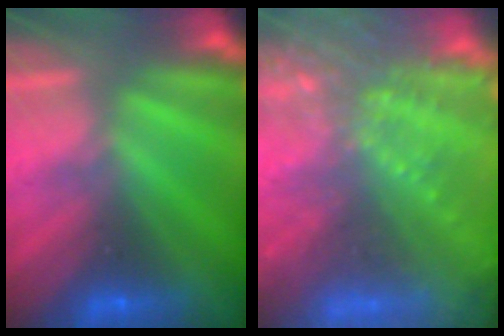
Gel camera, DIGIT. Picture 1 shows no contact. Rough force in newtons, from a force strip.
{"total": 6.7}